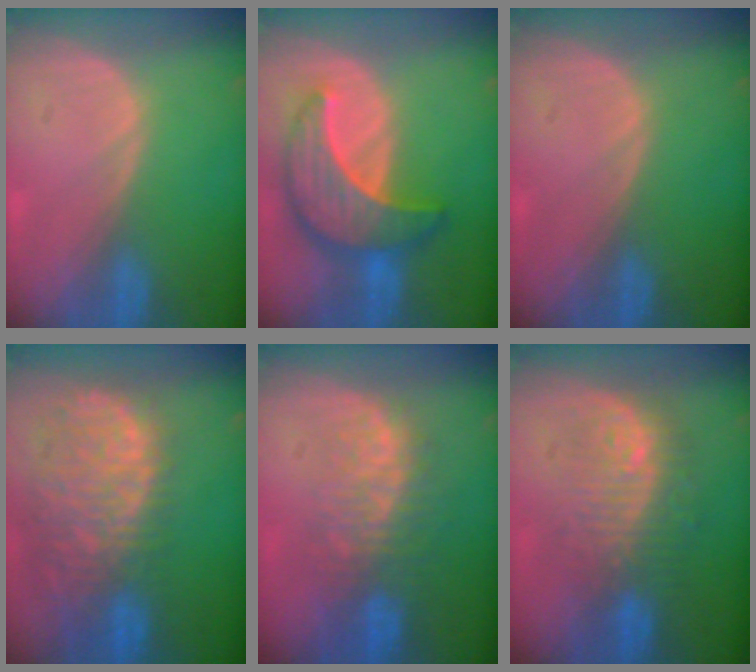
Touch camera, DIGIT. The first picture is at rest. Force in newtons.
{"total": 10.0, "press": 10.0, "slide": 0.8}
{"total": 0.0}
{"total": 13.6, "press": 11.2, "slide": 7.7}
{"total": 9.1, "press": 8.0, "slide": 4.5}
{"total": 9.2, "press": 9.0, "slide": 1.8}